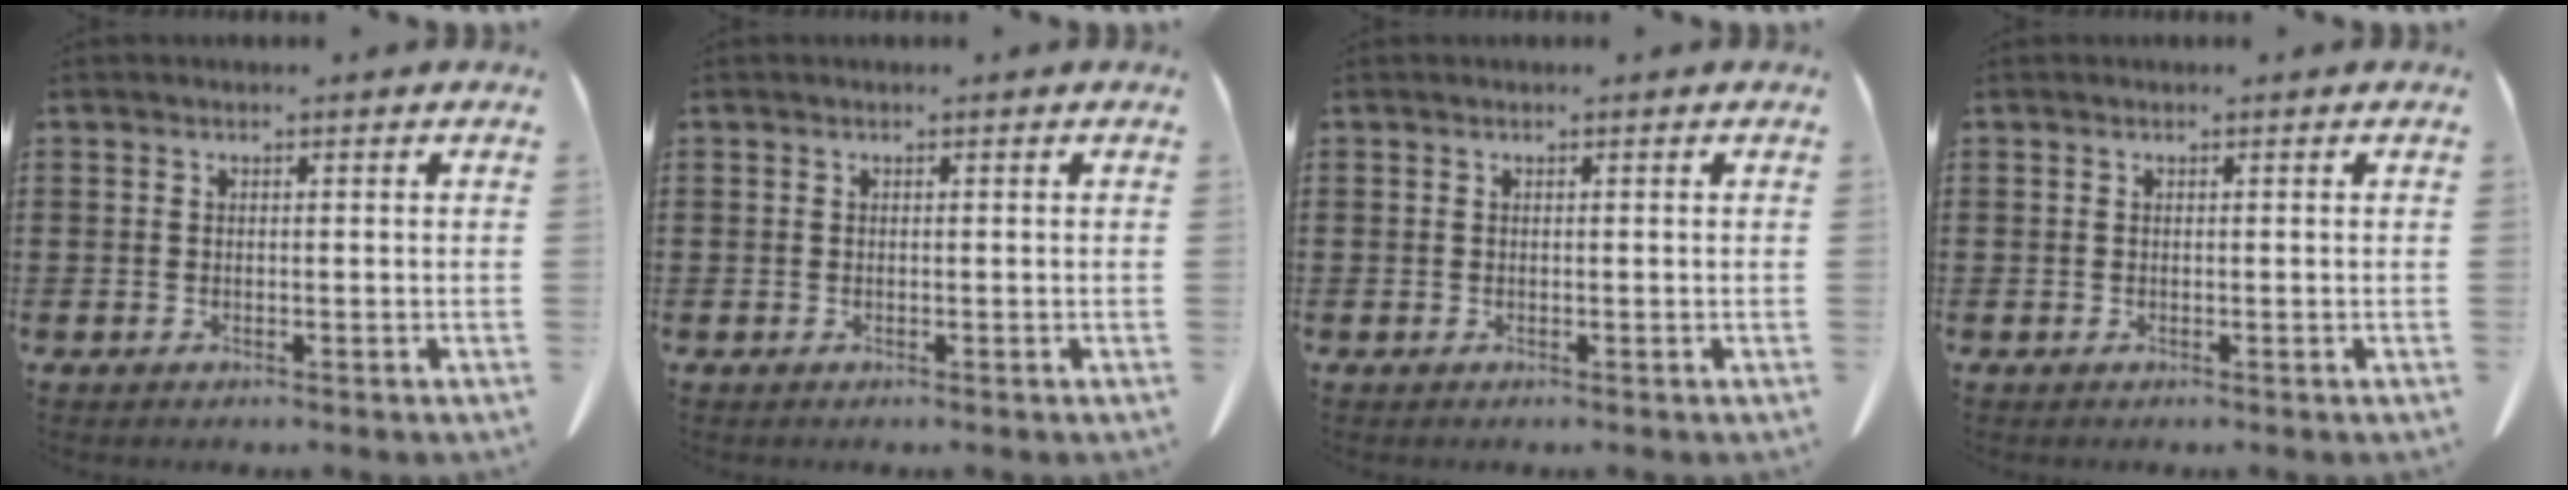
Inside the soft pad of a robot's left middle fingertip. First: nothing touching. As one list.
[{"total": 0.0}, {"total": 0.0}, {"total": 0.0}]